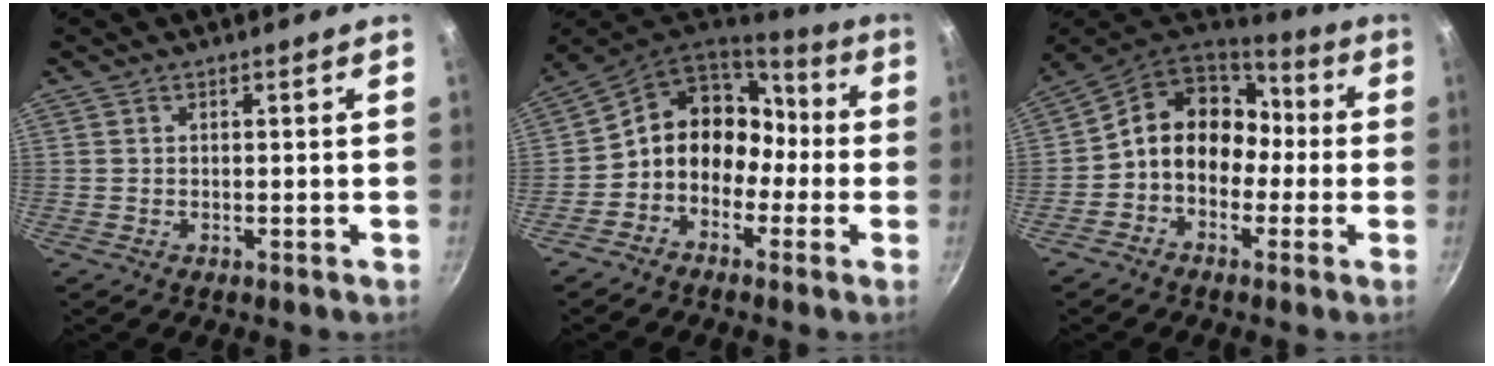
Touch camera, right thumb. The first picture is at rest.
{"total": 13.5, "force": [-2.5, 10.8, 7.8], "torque": [-0.078, 0.070, -0.057]}
{"total": 14.0, "force": [-1.5, 10.9, 8.7], "torque": [-0.101, 0.054, -0.040]}